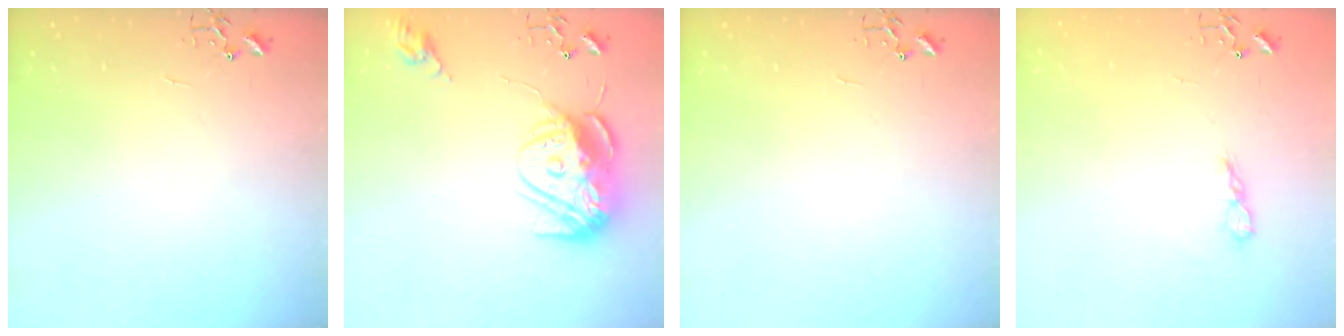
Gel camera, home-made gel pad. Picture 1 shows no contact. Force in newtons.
{"total": 14.9, "press": 14.8, "slide": 1.2}
{"total": 0.0}
{"total": 5.0, "press": 5.0, "slide": 0.6}